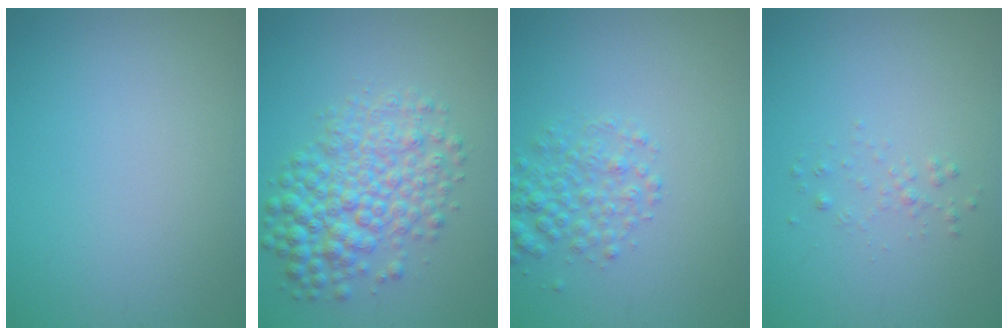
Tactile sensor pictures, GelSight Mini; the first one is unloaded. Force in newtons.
{"total": 6.2, "press": 6.2, "slide": 0.1}
{"total": 2.9, "press": 2.9, "slide": 0.2}
{"total": 0.9, "press": 0.9, "slide": 0.0}